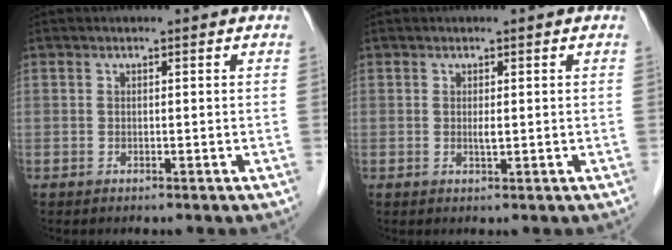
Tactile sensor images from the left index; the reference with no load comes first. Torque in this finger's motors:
{"motor_torque": [0.13, 0.05, -0.06, 0.00]}